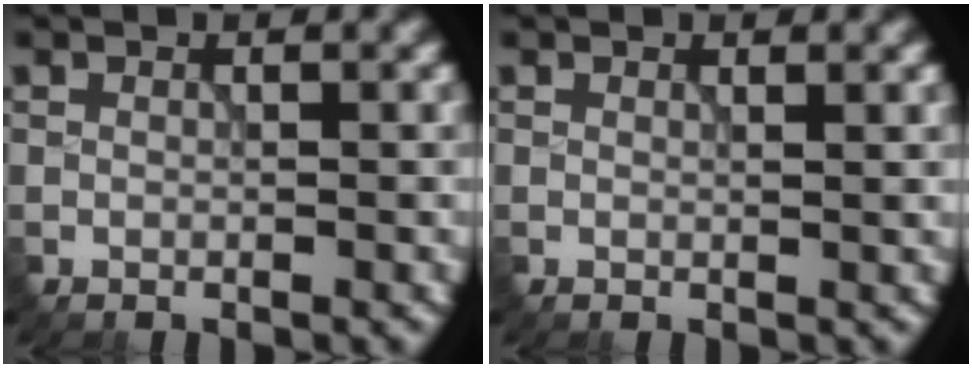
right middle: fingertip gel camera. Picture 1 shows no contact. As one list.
[{"total": 0.8, "force": [0.7, 0.1, 0.4], "torque": [-0.001, 0.002, 0.006]}]